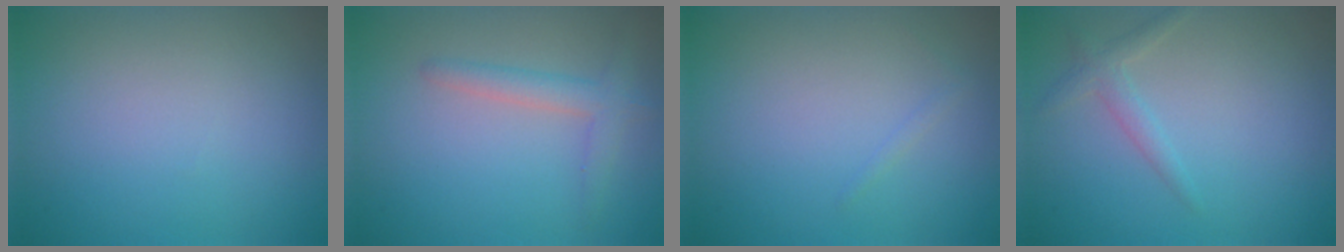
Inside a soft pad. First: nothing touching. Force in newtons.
{"total": 2.3, "press": 2.3, "slide": 0.1}
{"total": 0.5, "press": 0.5, "slide": 0.0}
{"total": 1.6, "press": 1.6, "slide": 0.1}